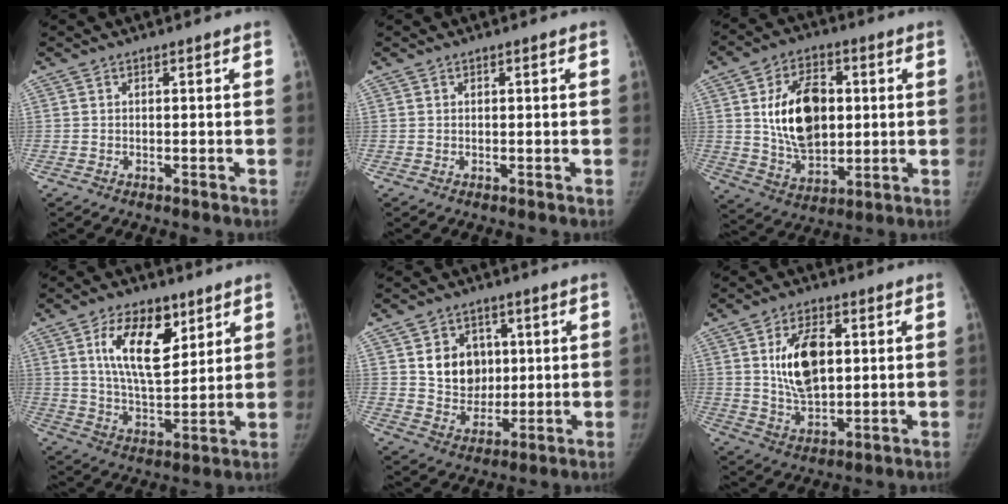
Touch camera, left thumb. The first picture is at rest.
{"total": 0.0}
{"total": 16.1, "force": [2.4, 10.3, 12.1], "torque": [-0.166, -0.008, 0.045]}
{"total": 14.1, "force": [6.1, 7.1, 10.5], "torque": [-0.147, -0.032, 0.114]}
{"total": 10.0, "force": [2.4, 8.3, 5.0], "torque": [-0.034, -0.010, 0.049]}
{"total": 12.1, "force": [2.5, 6.8, 9.7], "torque": [-0.149, -0.010, 0.050]}